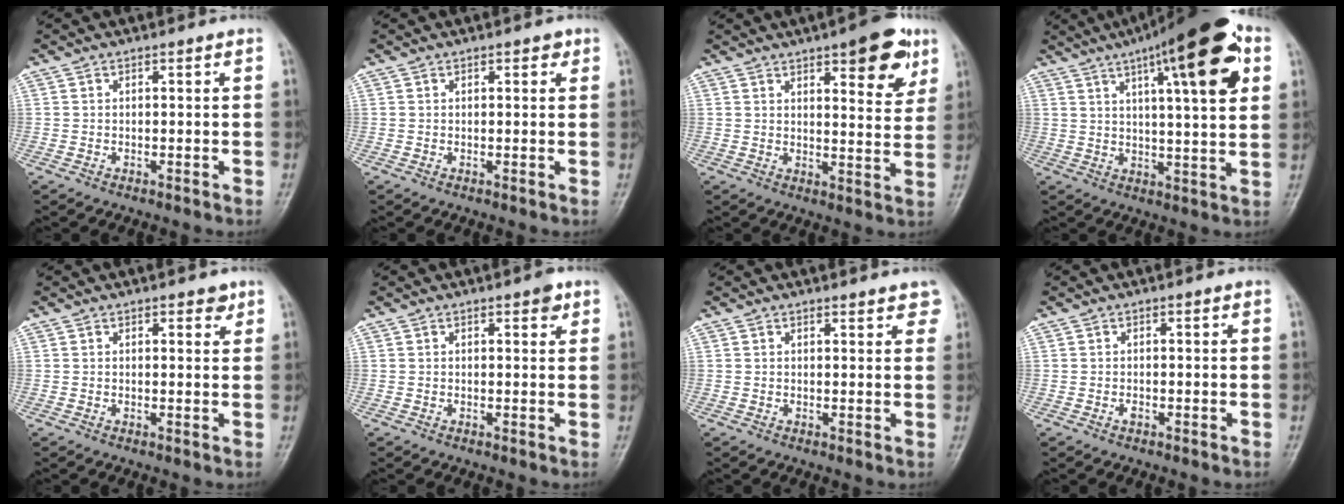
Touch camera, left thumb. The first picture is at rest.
{"total": 1.6, "force": [0.8, 0.8, 1.1], "torque": [-0.006, -0.001, 0.009]}
{"total": 11.8, "force": [6.6, 4.0, 9.0], "torque": [-0.084, -0.029, 0.083]}
{"total": 20.8, "force": [9.4, 4.9, 17.8], "torque": [-0.244, -0.005, 0.133]}
{"total": 2.3, "force": [1.5, 1.1, 1.4], "torque": [-0.006, -0.007, 0.018]}
{"total": 2.4, "force": [1.4, 1.0, 1.7], "torque": [-0.014, -0.004, 0.015]}
{"total": 3.7, "force": [2.9, 1.4, 1.8], "torque": [0.003, -0.008, 0.031]}
{"total": 0.8, "force": [-0.2, 0.4, 0.6], "torque": [-0.007, 0.000, -0.006]}